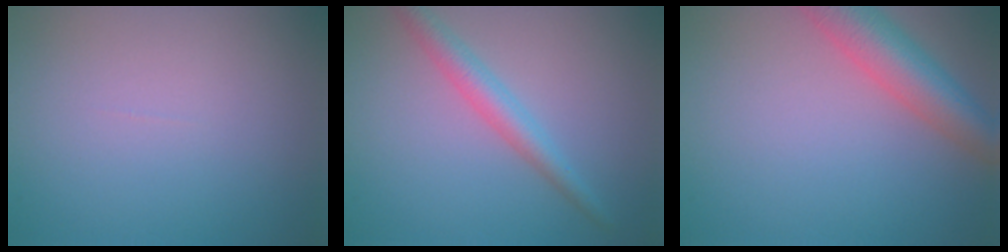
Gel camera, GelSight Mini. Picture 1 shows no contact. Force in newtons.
{"total": 2.9, "press": 2.9, "slide": 0.0}
{"total": 6.0, "press": 6.0, "slide": 0.4}